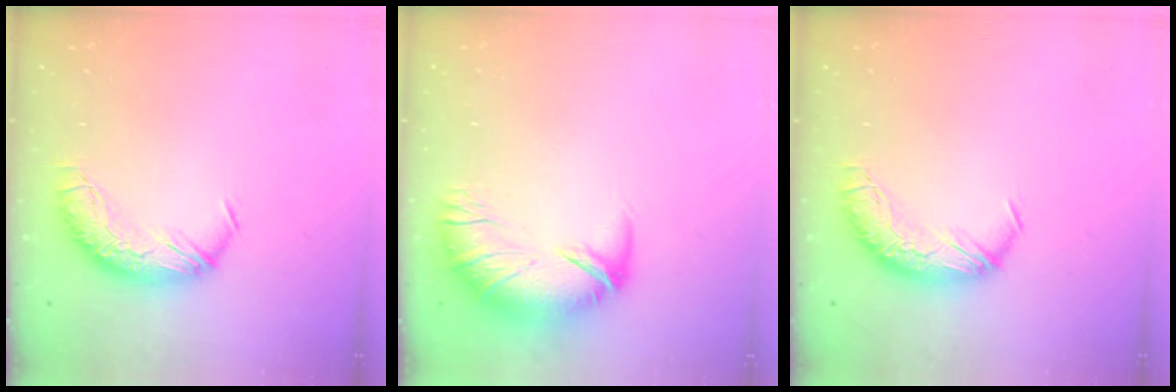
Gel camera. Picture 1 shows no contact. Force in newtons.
{"total": 2.8, "press": 1.6, "slide": 2.2}
{"total": 0.0}